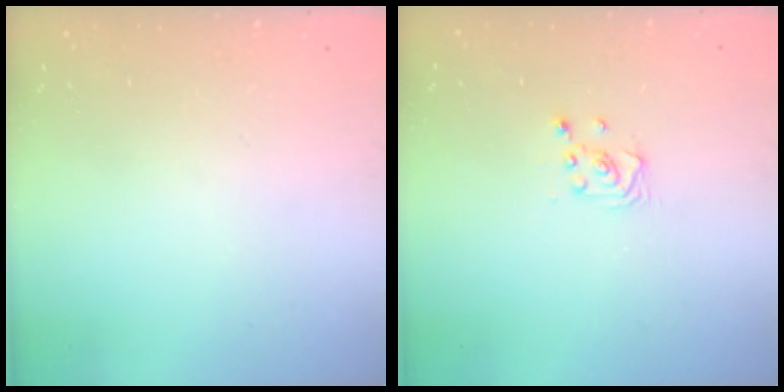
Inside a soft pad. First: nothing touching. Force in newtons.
{"total": 2.2, "press": 2.2, "slide": 0.3}